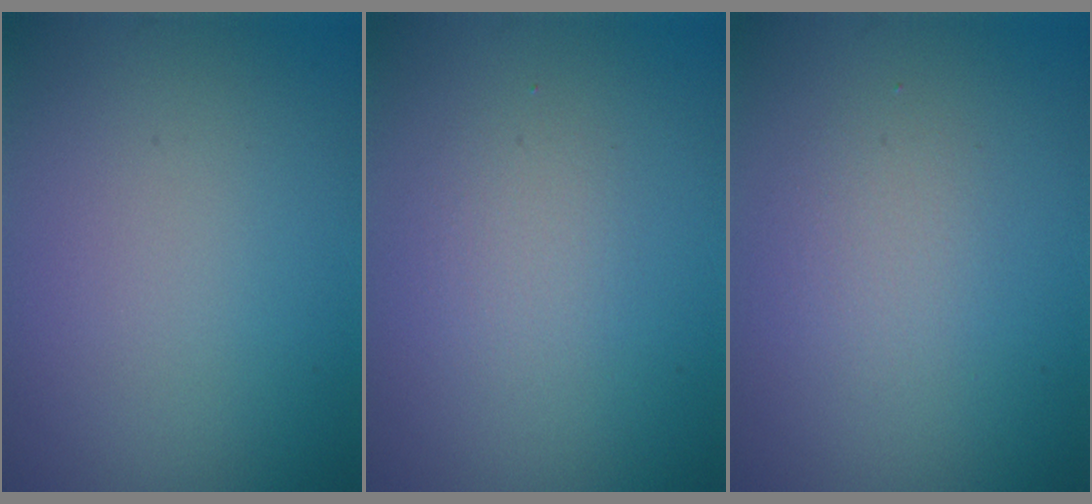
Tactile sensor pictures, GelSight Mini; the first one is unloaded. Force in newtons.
{"total": 1.5, "press": 1.5, "slide": 0.1}
{"total": 1.6, "press": 1.6, "slide": 0.1}